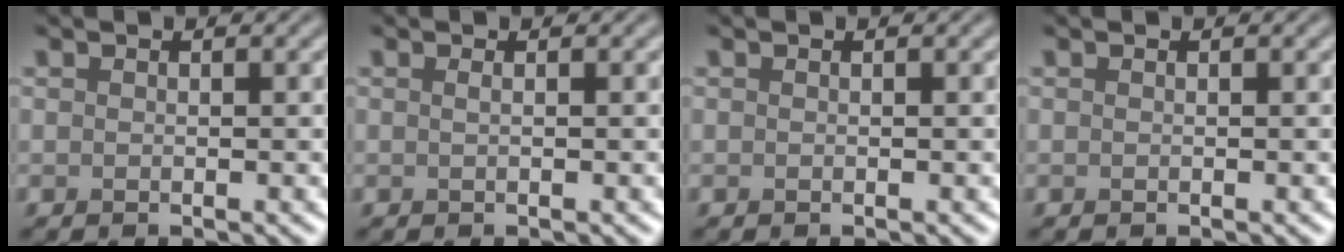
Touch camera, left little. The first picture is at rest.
{"total": 0.6, "force": [0.1, 0.2, 0.5], "torque": [-0.007, 0.003, -0.001]}
{"total": 0.0}
{"total": 0.0}